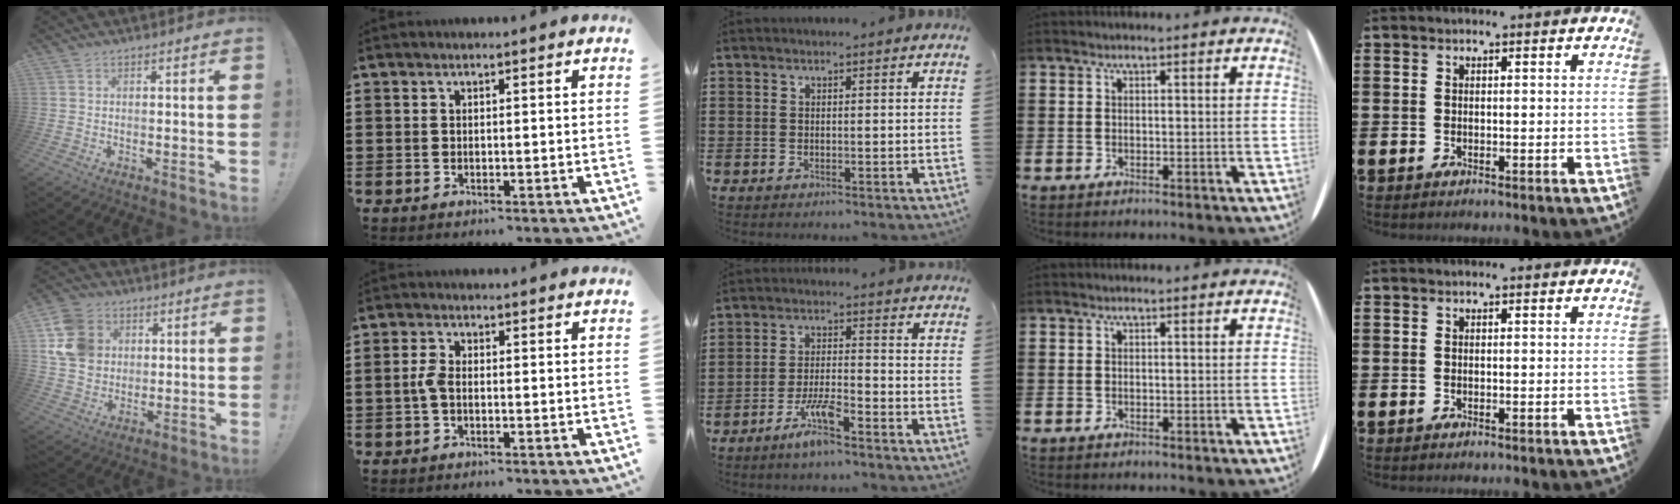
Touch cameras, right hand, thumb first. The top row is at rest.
{"thumb": {"total": 14.2, "force": [3.5, 12.1, 6.6], "torque": [-0.107, -0.005, 0.078]}, "index": {"total": 2.6, "force": [-0.6, 1.2, 2.2], "torque": [-0.066, -0.005, -0.018]}, "middle": {"total": 6.1, "force": [-4.4, 0.9, 4.1], "torque": [-0.087, -0.004, -0.082]}}